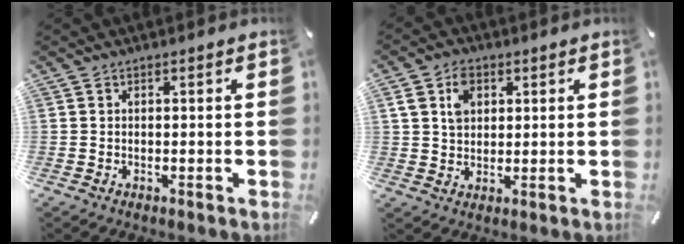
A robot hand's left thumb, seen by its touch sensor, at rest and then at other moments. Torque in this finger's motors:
{"motor_torque": [0.87, 0.87, 0.11, -0.11, 0.29]}